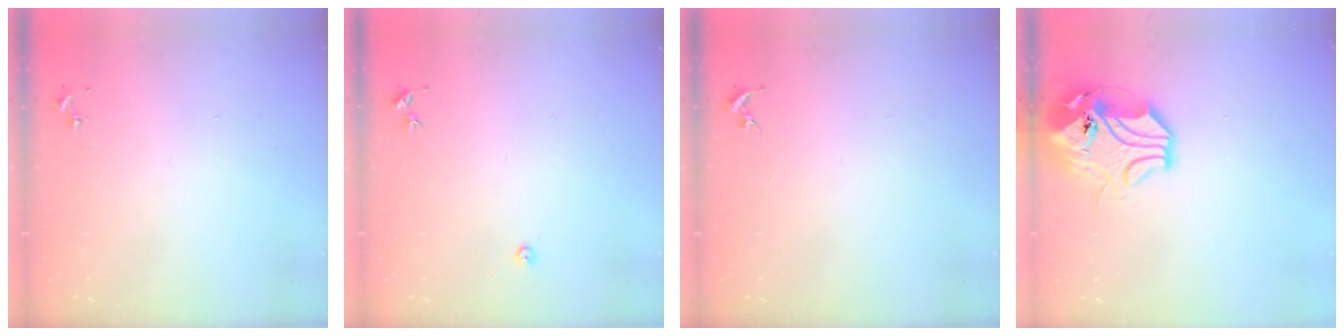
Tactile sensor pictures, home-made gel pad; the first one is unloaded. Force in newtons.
{"total": 3.0, "press": 3.0, "slide": 0.4}
{"total": 0.0}
{"total": 13.8, "press": 13.6, "slide": 2.0}